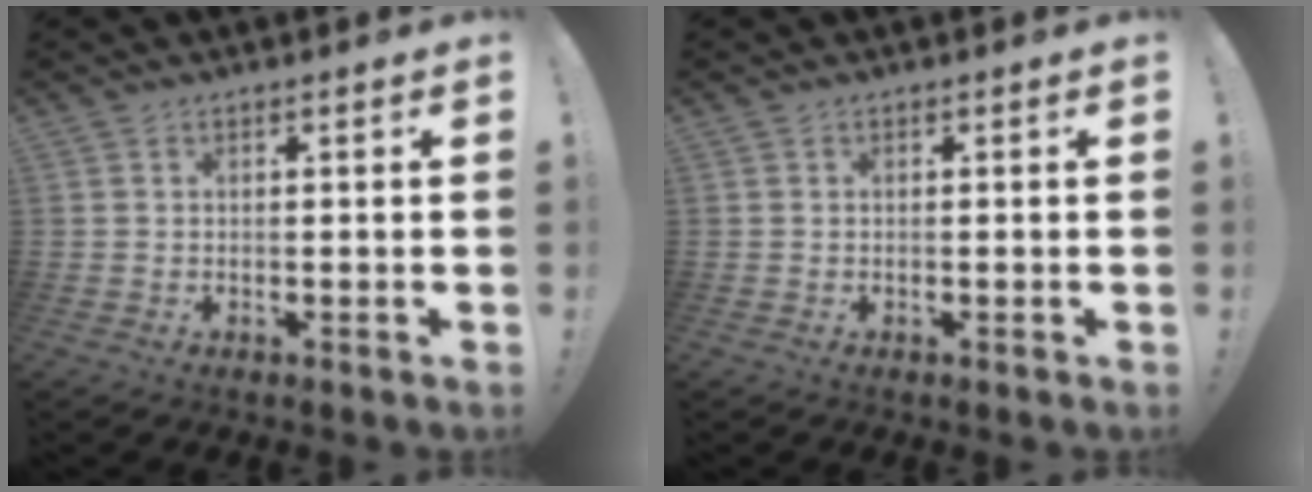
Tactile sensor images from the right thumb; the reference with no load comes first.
{"total": 0.0}